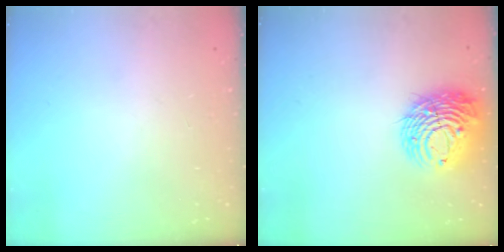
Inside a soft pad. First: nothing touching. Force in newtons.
{"total": 13.2, "press": 13.1, "slide": 1.5}